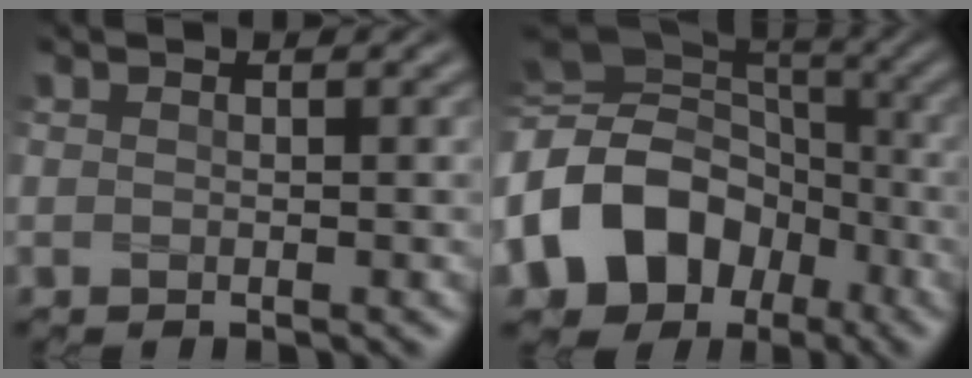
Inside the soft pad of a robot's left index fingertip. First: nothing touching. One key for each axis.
{"total": 14.0, "fx": -4.4, "fy": 11.3, "fz": 7.0, "tx": -0.178, "ty": -0.014, "tz": -0.098}